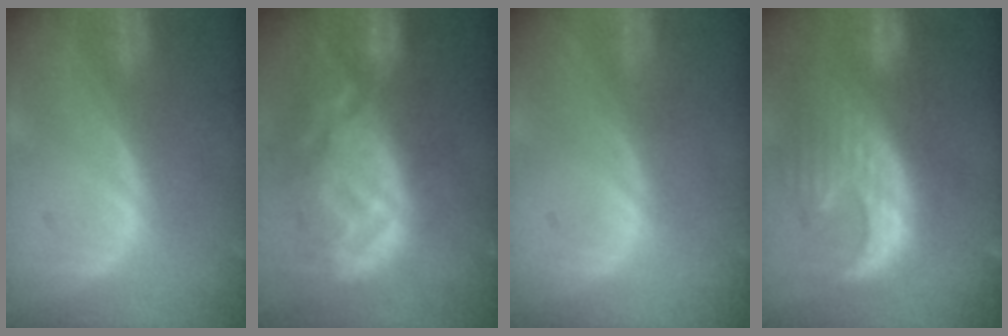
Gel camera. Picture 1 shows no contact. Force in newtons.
{"total": 12.5, "press": 11.1, "slide": 5.7}
{"total": 0.0}
{"total": 12.9, "press": 11.2, "slide": 6.4}